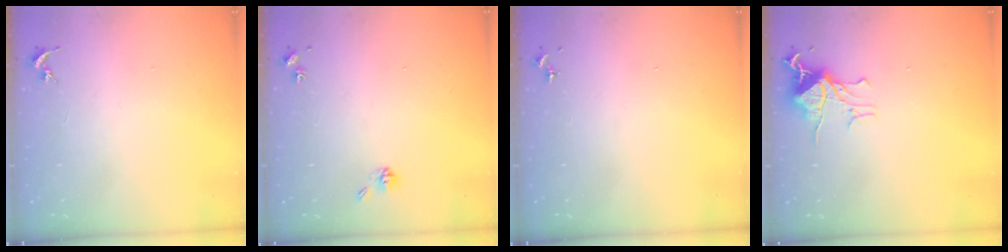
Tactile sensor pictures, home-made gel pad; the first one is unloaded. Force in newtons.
{"total": 5.0, "press": 4.6, "slide": 1.7}
{"total": 0.0}
{"total": 11.3, "press": 11.3, "slide": 0.9}